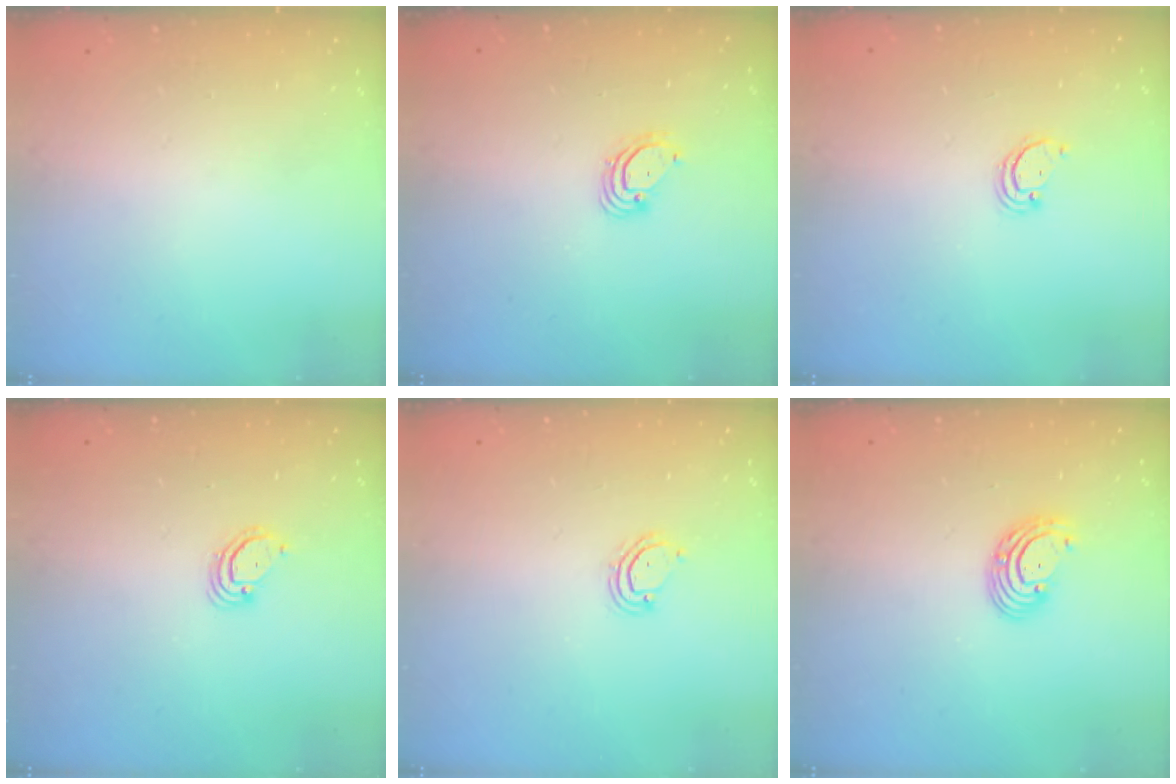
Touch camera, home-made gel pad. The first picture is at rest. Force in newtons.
{"total": 3.9, "press": 3.9, "slide": 0.1}
{"total": 2.2, "press": 2.2, "slide": 0.2}
{"total": 2.9, "press": 2.9, "slide": 0.3}
{"total": 3.9, "press": 3.9, "slide": 0.3}
{"total": 5.2, "press": 5.2, "slide": 0.5}